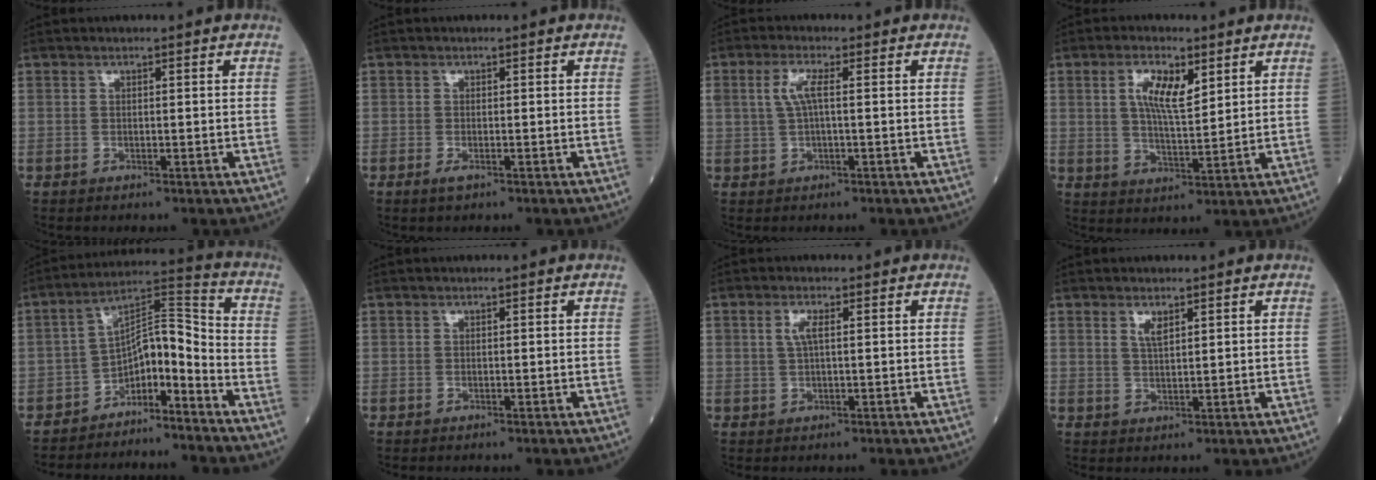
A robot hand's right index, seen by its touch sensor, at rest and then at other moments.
{"total": 1.1, "force": [-0.5, 0.4, 0.9], "torque": [-0.019, -0.002, -0.003]}
{"total": 3.4, "force": [0.6, 0.8, 3.2], "torque": [-0.072, 0.009, 0.014]}
{"total": 6.8, "force": [2.9, 2.1, 5.8], "torque": [-0.109, 0.003, 0.053]}
{"total": 8.0, "force": [-5.7, 2.5, 5.0], "torque": [-0.080, 0.042, -0.100]}
{"total": 0.0}
{"total": 2.2, "force": [0.7, 0.5, 2.0], "torque": [-0.045, 0.002, 0.013]}
{"total": 2.1, "force": [1.3, 0.5, 1.6], "torque": [-0.032, -0.003, 0.027]}